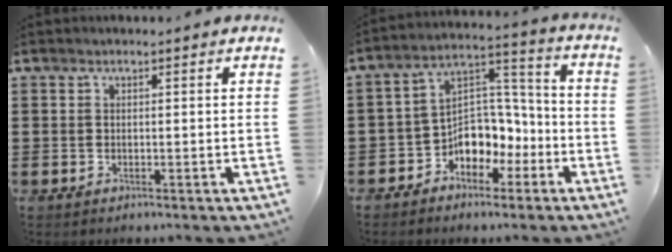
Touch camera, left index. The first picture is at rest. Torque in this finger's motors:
{"motor_torque": [0.66, 0.43, 0.42, 0.11]}